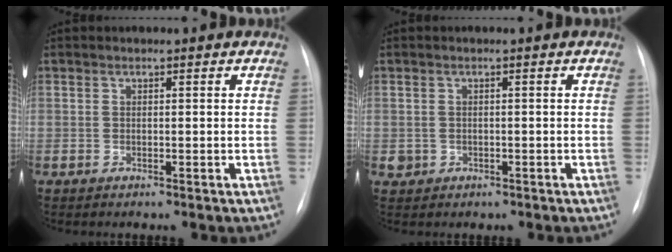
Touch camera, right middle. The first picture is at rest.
{"total": 1.7, "force": [-0.4, 1.6, 0.2], "torque": [-0.004, 0.005, 0.000]}